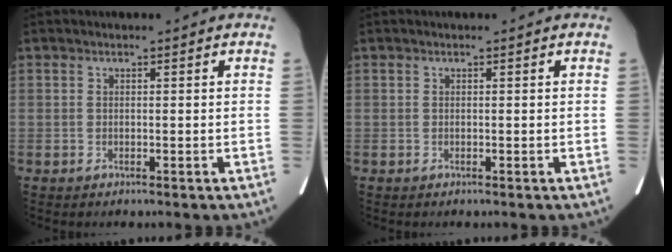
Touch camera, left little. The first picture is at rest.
{"total": 0.0}